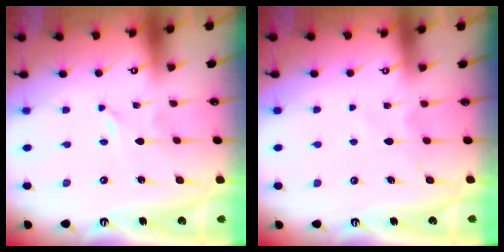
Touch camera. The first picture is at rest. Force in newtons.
{"total": 4.9, "press": 4.8, "slide": 0.5}